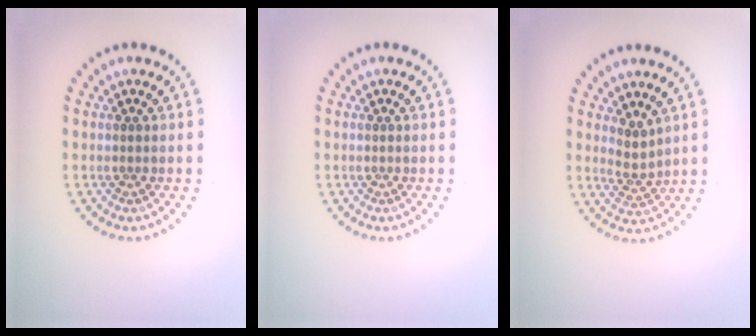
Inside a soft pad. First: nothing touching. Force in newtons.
{"total": 0.0}
{"total": 2.1, "press": 1.6, "slide": 1.4}